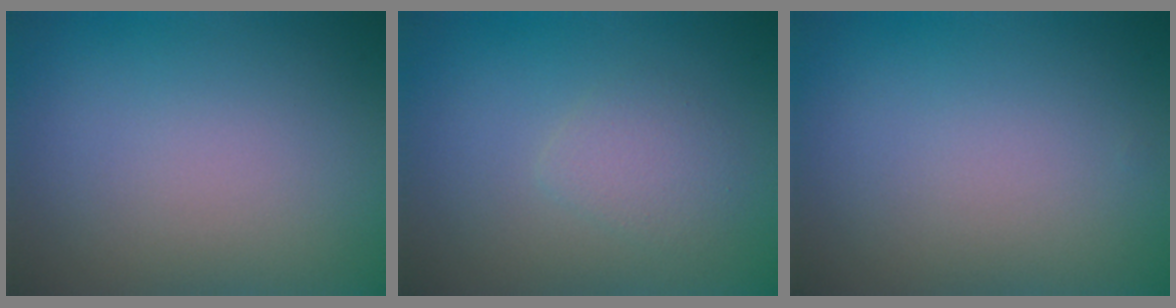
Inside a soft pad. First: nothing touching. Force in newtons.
{"total": 1.8, "press": 1.8, "slide": 0.1}
{"total": 0.0}